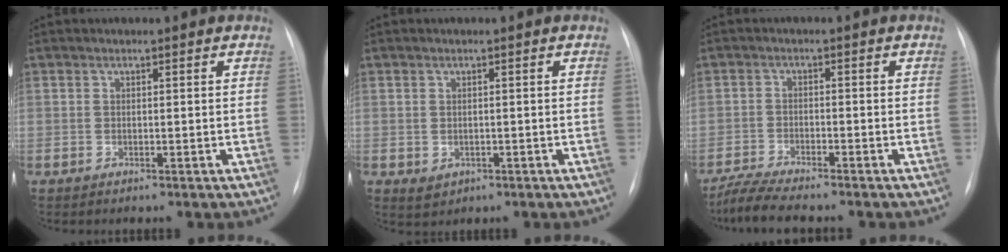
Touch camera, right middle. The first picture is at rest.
{"total": 1.9, "force": [-0.5, 1.6, 0.9], "torque": [-0.014, -0.002, 0.003]}
{"total": 5.9, "force": [-5.2, 0.0, 2.7], "torque": [-0.053, -0.019, -0.094]}